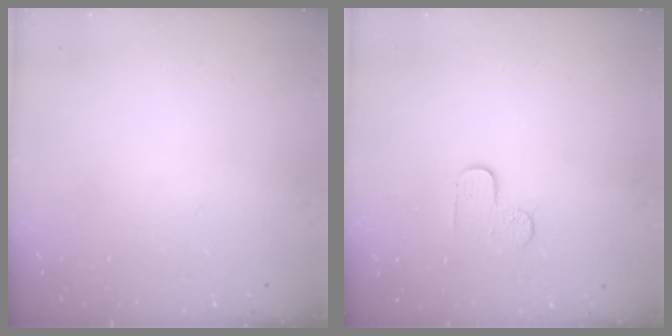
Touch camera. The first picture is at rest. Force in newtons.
{"total": 4.3, "press": 4.3, "slide": 0.4}